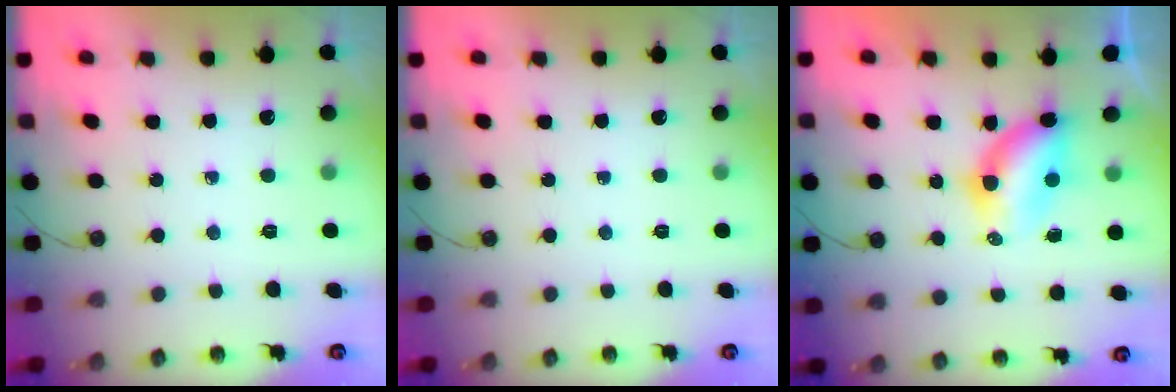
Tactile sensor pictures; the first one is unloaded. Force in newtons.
{"total": 0.0}
{"total": 5.8, "press": 5.8, "slide": 0.5}